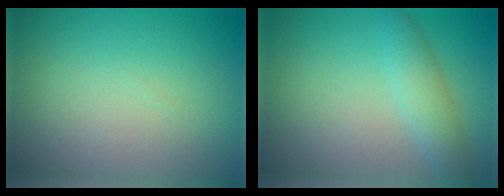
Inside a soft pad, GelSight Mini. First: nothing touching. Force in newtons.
{"total": 2.6, "press": 2.6, "slide": 0.1}